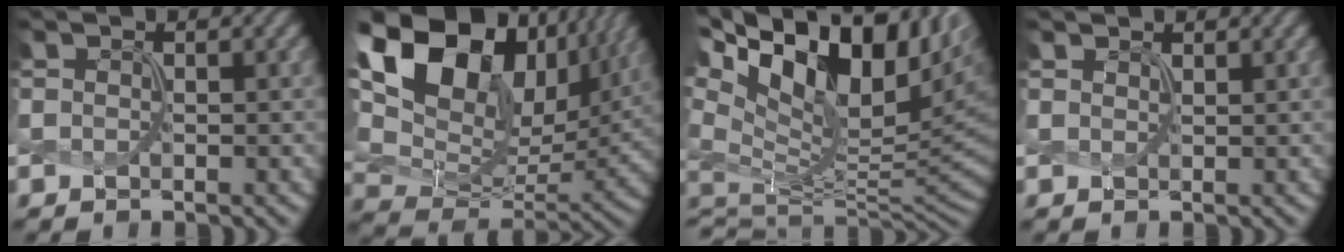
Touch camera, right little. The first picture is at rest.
{"total": 18.3, "force": [7.7, 11.5, 11.9], "torque": [-0.253, 0.040, 0.142]}
{"total": 14.5, "force": [5.7, 7.5, 11.1], "torque": [-0.208, 0.020, 0.100]}
{"total": 1.0, "force": [1.0, 0.2, 0.2], "torque": [-0.003, -0.003, 0.015]}